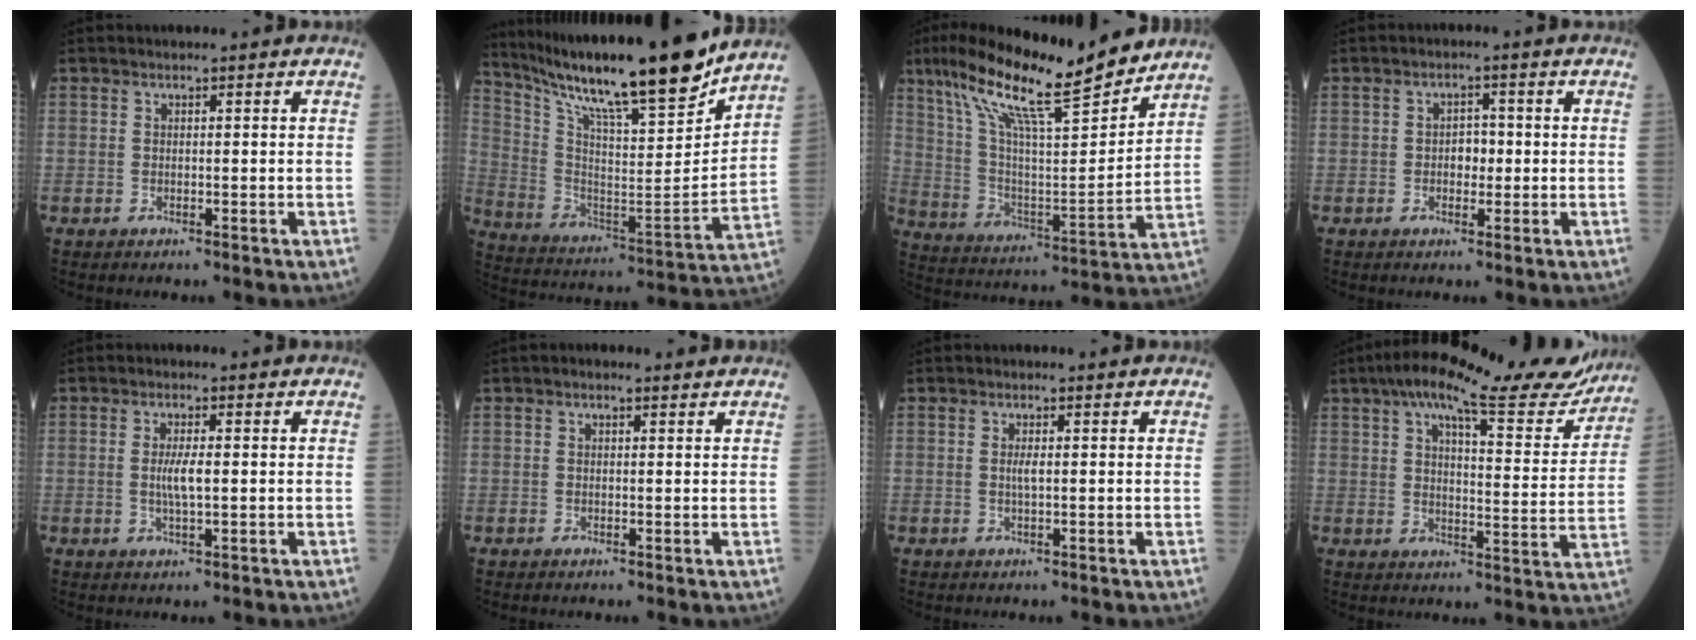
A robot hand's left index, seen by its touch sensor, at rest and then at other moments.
{"total": 24.0, "force": [20.0, 1.4, 13.2], "torque": [-0.239, -0.034, 0.324]}
{"total": 20.4, "force": [15.7, 2.0, 12.8], "torque": [-0.222, 0.007, 0.268]}
{"total": 2.5, "force": [-0.3, 1.6, 1.9], "torque": [-0.025, 0.005, -0.007]}
{"total": 3.1, "force": [-0.1, 0.4, 3.1], "torque": [-0.063, -0.006, -0.002]}
{"total": 1.0, "force": [0.6, 0.5, 0.7], "torque": [-0.017, 0.007, 0.006]}
{"total": 1.2, "force": [0.0, 0.1, 1.2], "torque": [-0.028, -0.002, 0.000]}
{"total": 22.3, "force": [18.7, 4.4, 11.2], "torque": [-0.157, 0.003, 0.232]}